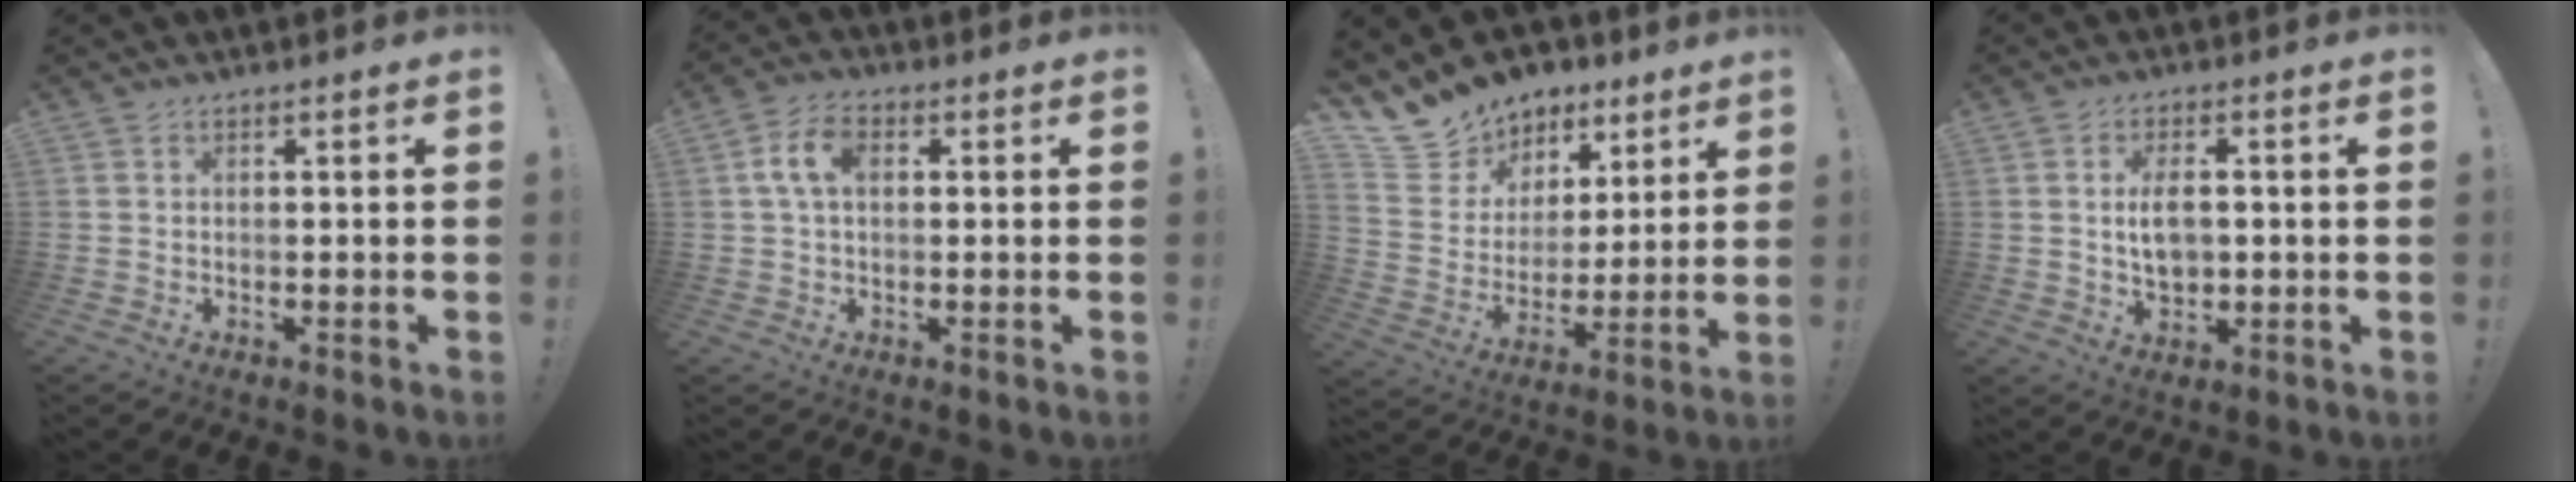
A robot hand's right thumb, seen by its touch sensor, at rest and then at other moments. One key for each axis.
{"total": 7.8, "fx": 1.6, "fy": 4.9, "fz": 5.8, "tx": -0.112, "ty": 0.012, "tz": 0.031}
{"total": 12.8, "fx": 9.6, "fy": 8.3, "fz": 1.7, "tx": -0.040, "ty": -0.078, "tz": 0.192}
{"total": 4.9, "fx": 0.4, "fy": 2.8, "fz": 4.0, "tx": -0.069, "ty": -0.001, "tz": 0.003}